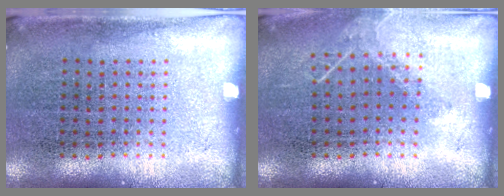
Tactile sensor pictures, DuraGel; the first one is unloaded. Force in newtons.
{"total": 1.0, "press": 0.9, "slide": 0.2}